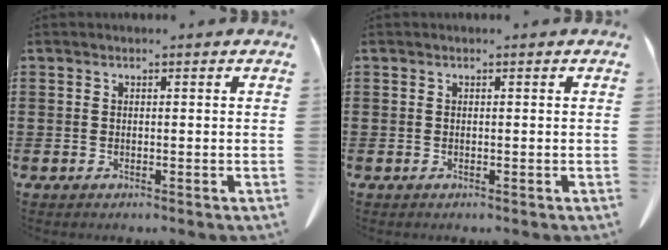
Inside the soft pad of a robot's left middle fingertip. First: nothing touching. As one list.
[{"total": 0.0}]